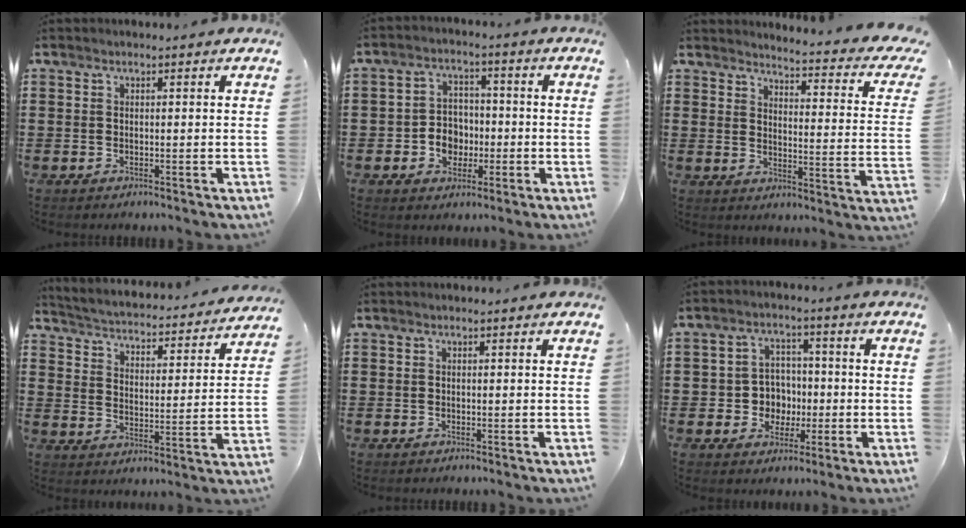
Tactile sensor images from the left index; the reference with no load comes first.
{"total": 5.0, "force": [-1.4, 4.4, 1.9], "torque": [-0.040, 0.011, -0.029]}
{"total": 3.5, "force": [3.2, -0.3, 1.6], "torque": [-0.034, -0.036, 0.043]}
{"total": 2.7, "force": [2.7, -0.3, 0.2], "torque": [-0.024, -0.033, 0.035]}
{"total": 0.0}
{"total": 5.3, "force": [-0.7, 5.1, 1.5], "torque": [-0.039, 0.012, -0.014]}